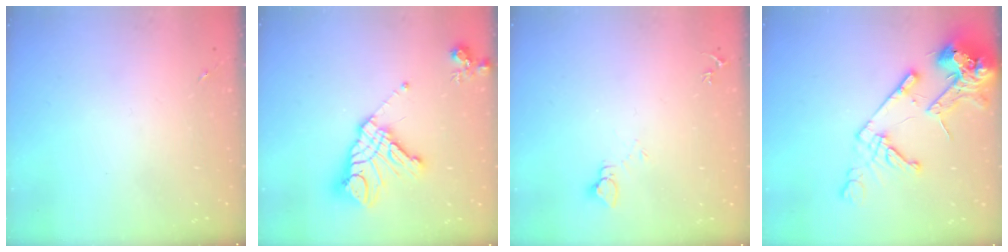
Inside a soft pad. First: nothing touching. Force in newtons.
{"total": 18.0, "press": 17.9, "slide": 1.9}
{"total": 4.0, "press": 4.0, "slide": 0.4}
{"total": 16.9, "press": 16.7, "slide": 2.4}